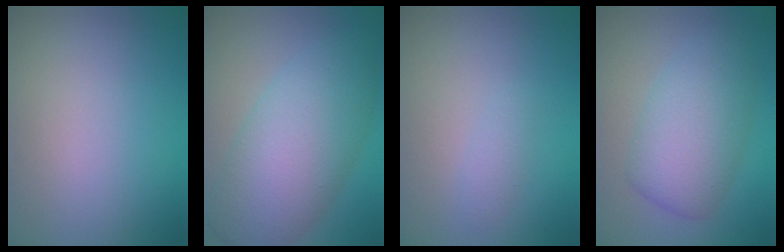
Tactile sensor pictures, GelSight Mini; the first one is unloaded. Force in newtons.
{"total": 8.0, "press": 8.0, "slide": 0.2}
{"total": 0.8, "press": 0.8, "slide": 0.1}
{"total": 5.5, "press": 5.5, "slide": 0.2}